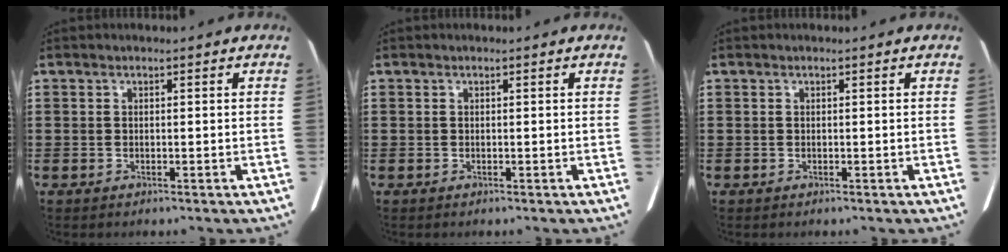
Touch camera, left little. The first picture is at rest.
{"total": 0.0}
{"total": 0.0}